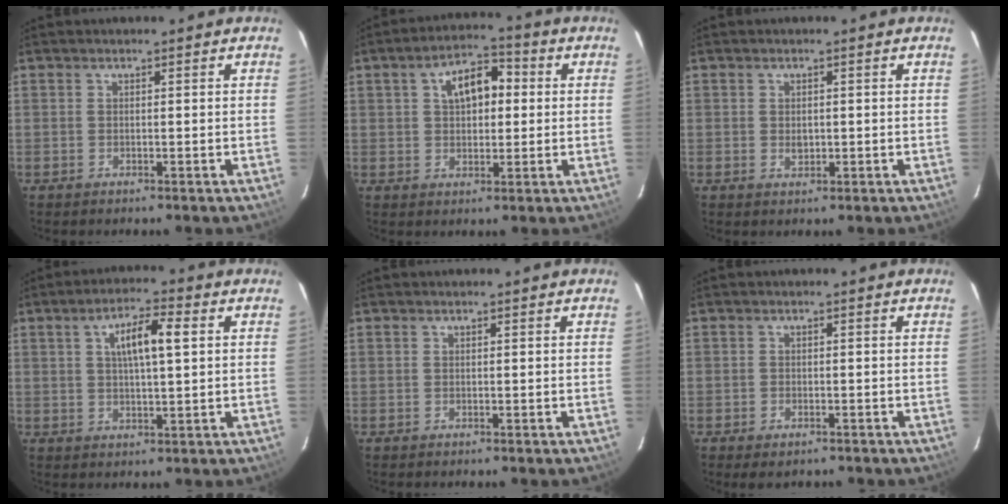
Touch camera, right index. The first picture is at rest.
{"total": 8.5, "force": [1.9, 5.0, 6.6], "torque": [-0.106, 0.031, 0.034]}
{"total": 1.9, "force": [-0.1, 1.4, 1.2], "torque": [-0.019, 0.001, -0.001]}
{"total": 7.5, "force": [2.1, 1.8, 6.9], "torque": [-0.121, 0.011, 0.039]}
{"total": 0.0}
{"total": 1.1, "force": [-0.7, 0.7, 0.5], "torque": [-0.010, -0.002, -0.013]}